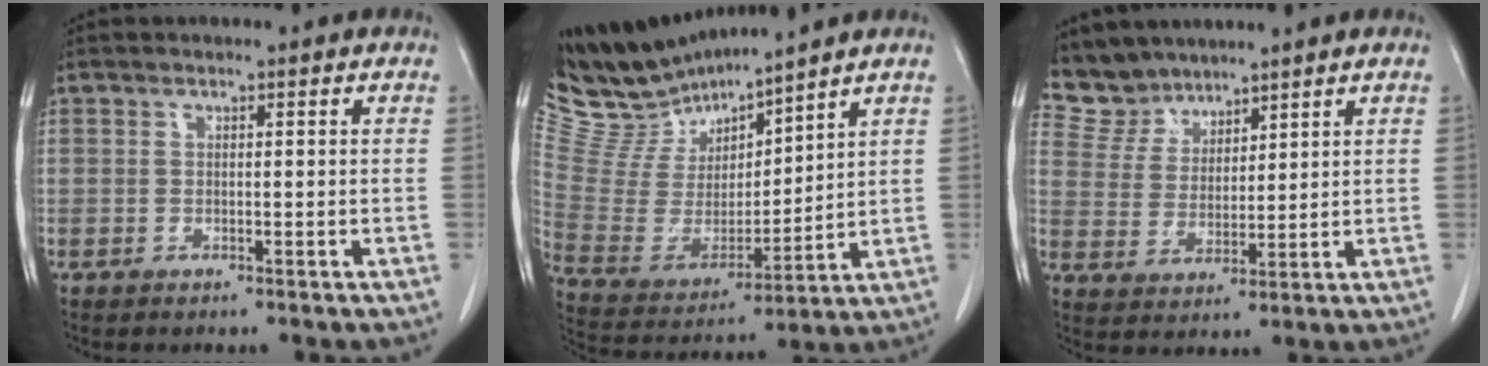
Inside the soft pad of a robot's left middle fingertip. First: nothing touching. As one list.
[{"total": 12.5, "force": [12.1, 1.7, 2.3], "torque": [-0.068, -0.002, 0.255]}, {"total": 6.0, "force": [5.6, 2.2, -0.1], "torque": [-0.006, 0.008, 0.124]}]